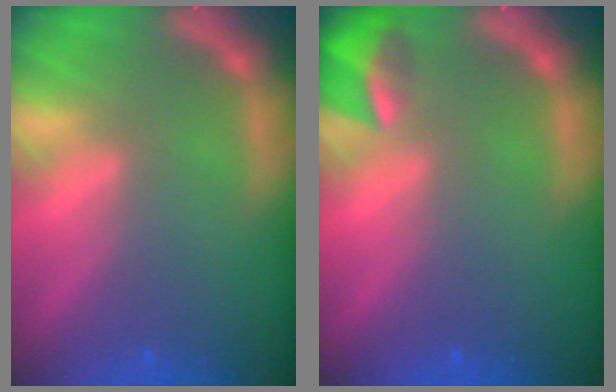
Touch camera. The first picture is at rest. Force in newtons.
{"total": 3.4}